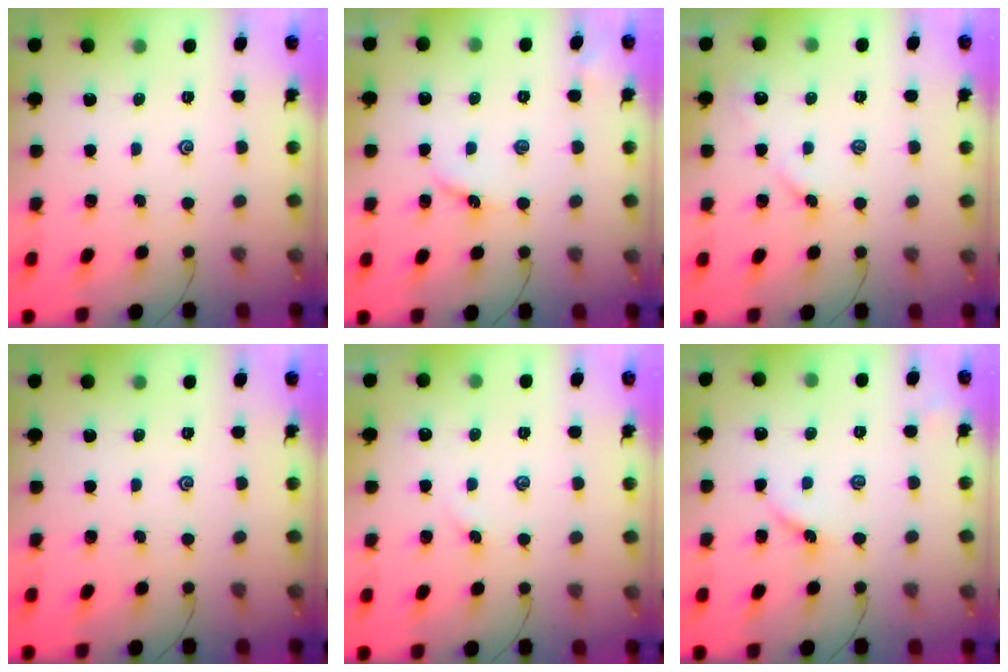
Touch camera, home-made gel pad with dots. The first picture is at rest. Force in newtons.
{"total": 3.8, "press": 3.8, "slide": 0.5}
{"total": 3.8, "press": 3.8, "slide": 0.5}
{"total": 0.0}
{"total": 1.9, "press": 1.9, "slide": 0.3}
{"total": 2.9, "press": 2.9, "slide": 0.5}